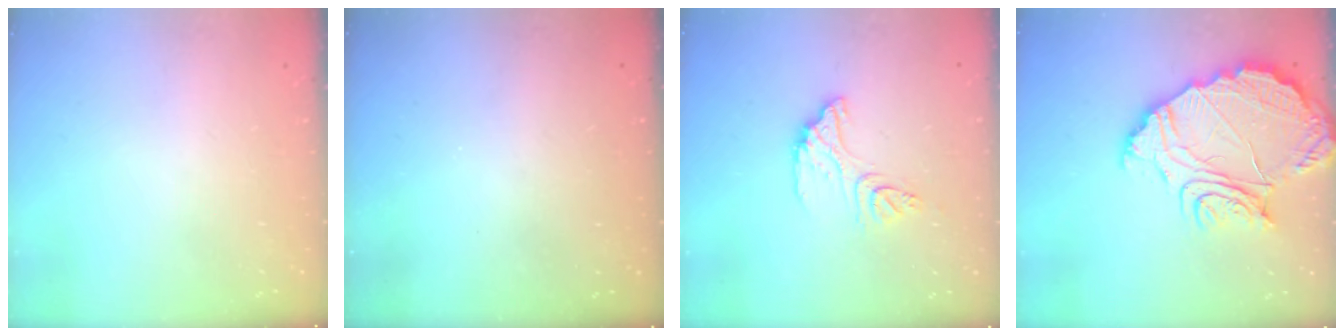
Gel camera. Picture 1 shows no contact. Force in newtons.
{"total": 3.1, "press": 3.1, "slide": 0.1}
{"total": 12.5, "press": 12.4, "slide": 1.1}
{"total": 18.7, "press": 18.6, "slide": 1.5}